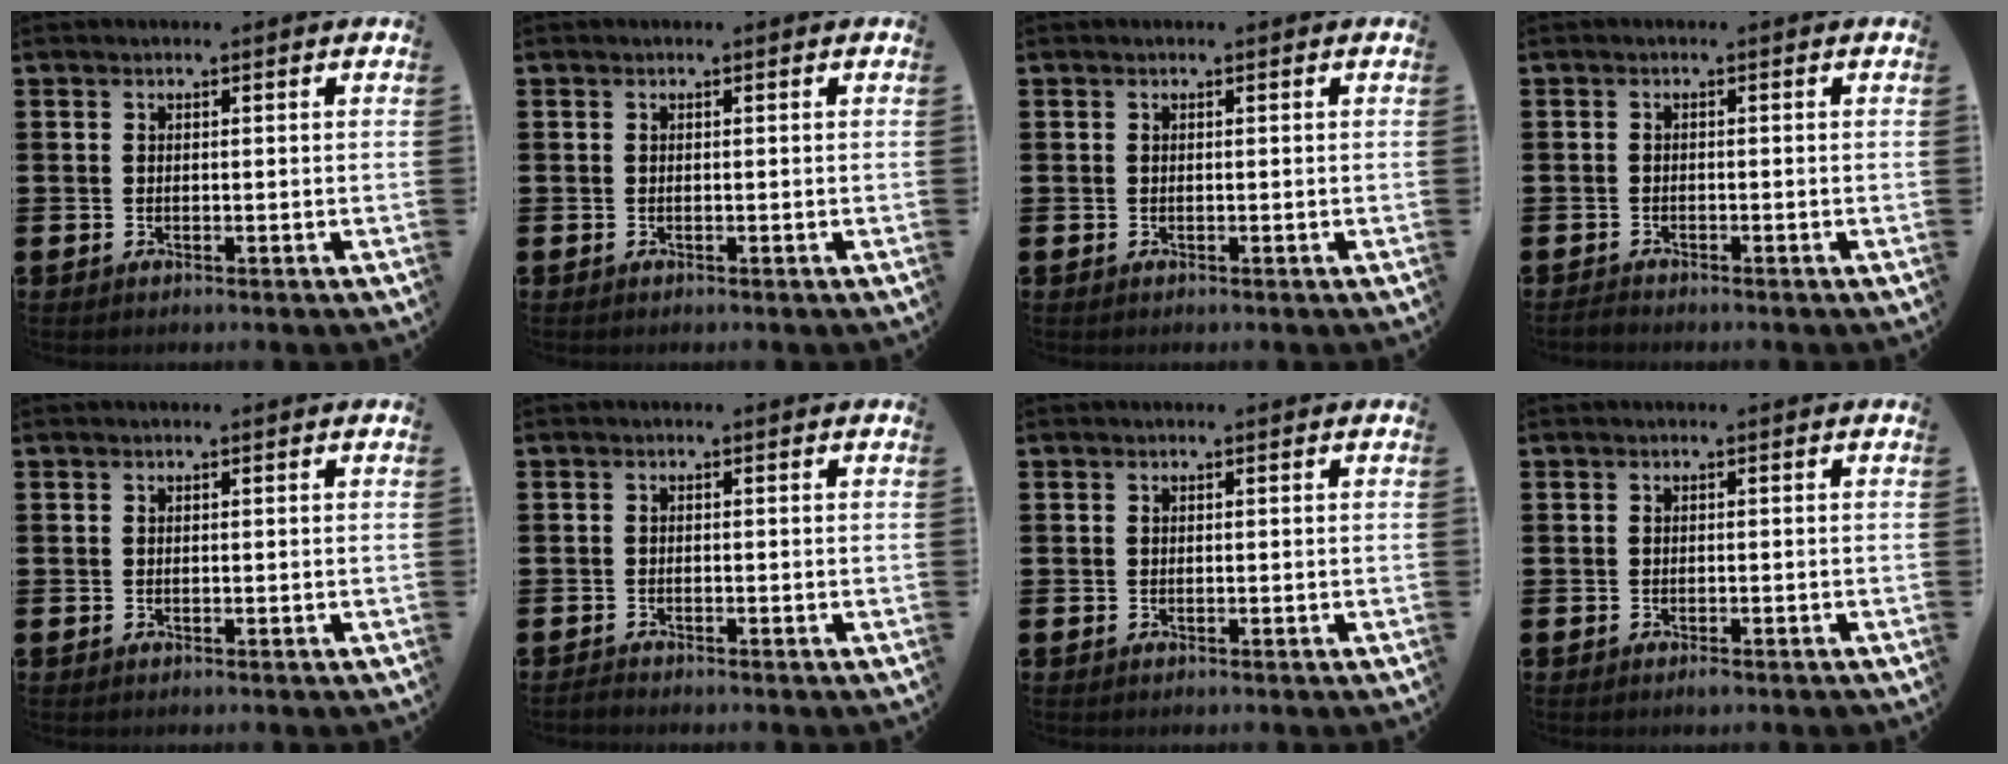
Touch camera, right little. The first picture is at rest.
{"total": 0.0}
{"total": 0.0}
{"total": 0.7, "force": [-0.7, 0.1, 0.2], "torque": [-0.006, 0.000, -0.015]}
{"total": 0.0}
{"total": 0.6, "force": [-0.6, 0.1, 0.2], "torque": [-0.005, -0.002, -0.012]}
{"total": 0.0}
{"total": 0.6, "force": [-0.4, 0.1, 0.4], "torque": [-0.001, -0.006, -0.009]}